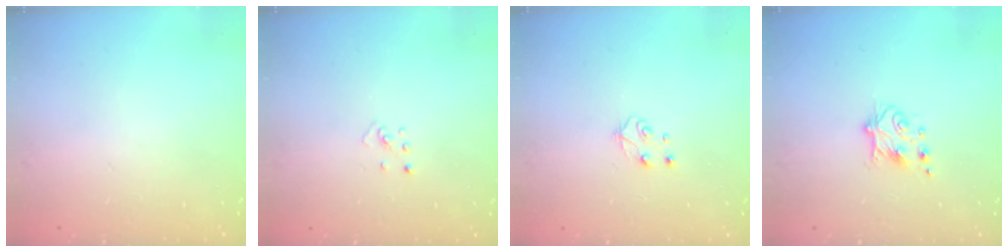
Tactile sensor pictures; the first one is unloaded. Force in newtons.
{"total": 2.0, "press": 2.0, "slide": 0.3}
{"total": 4.9, "press": 4.8, "slide": 0.6}
{"total": 5.5, "press": 5.4, "slide": 1.0}